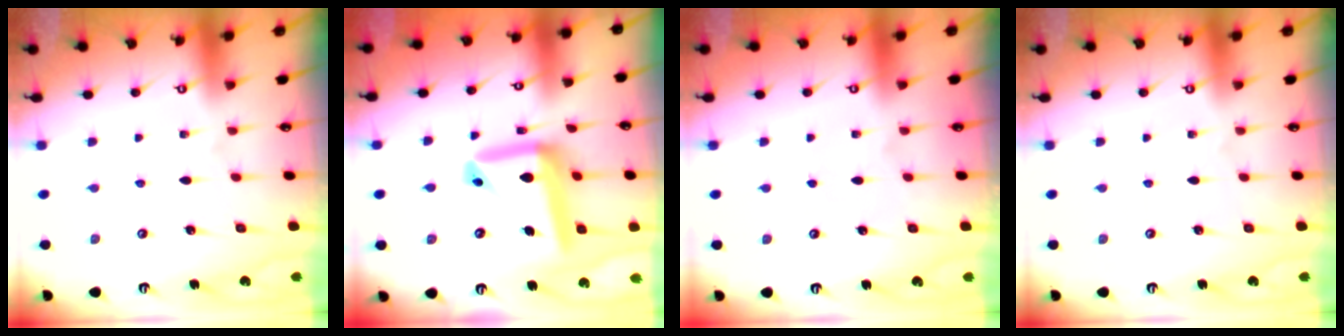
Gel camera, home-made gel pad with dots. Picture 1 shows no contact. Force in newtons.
{"total": 16.9, "press": 16.8, "slide": 1.8}
{"total": 0.0}
{"total": 0.0}